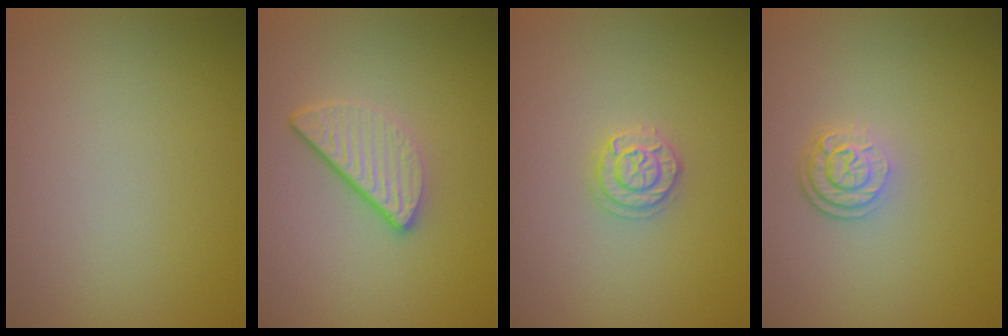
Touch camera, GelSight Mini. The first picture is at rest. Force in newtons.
{"total": 3.4, "press": 2.6, "slide": 2.1}
{"total": 1.7, "press": 1.7, "slide": 0.2}
{"total": 2.6, "press": 1.9, "slide": 1.7}